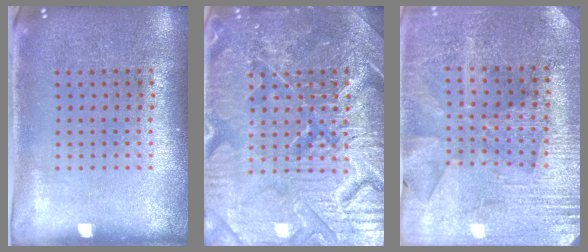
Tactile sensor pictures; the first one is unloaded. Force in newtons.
{"total": 7.8, "press": 7.7, "slide": 0.9}
{"total": 2.9, "press": 2.8, "slide": 0.5}